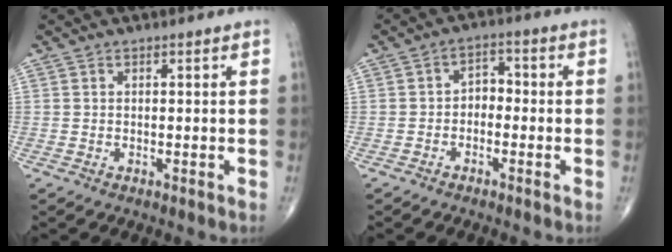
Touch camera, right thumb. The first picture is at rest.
{"total": 3.4, "force": [-1.0, 2.4, 2.1], "torque": [-0.015, 0.024, -0.031]}